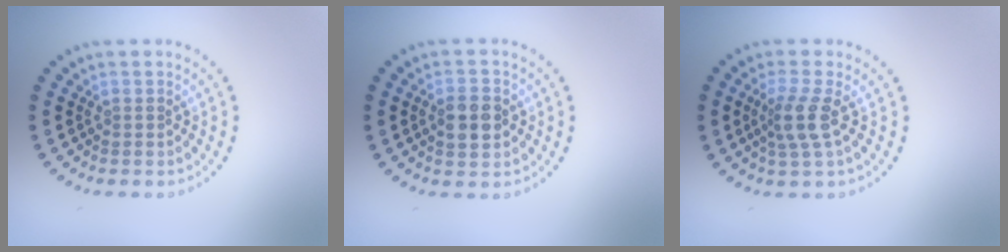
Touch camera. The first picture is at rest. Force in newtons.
{"total": 3.3, "press": 3.2, "slide": 0.2}
{"total": 2.8, "press": 2.1, "slide": 1.8}